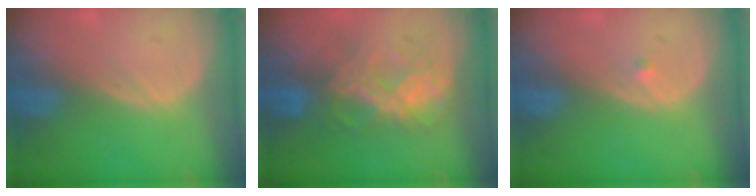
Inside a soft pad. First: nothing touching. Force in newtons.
{"total": 7.1, "press": 6.9, "slide": 1.7}
{"total": 0.5, "press": 0.4, "slide": 0.3}